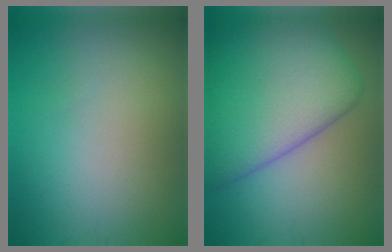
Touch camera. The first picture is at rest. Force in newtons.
{"total": 10.2, "press": 10.2, "slide": 0.4}